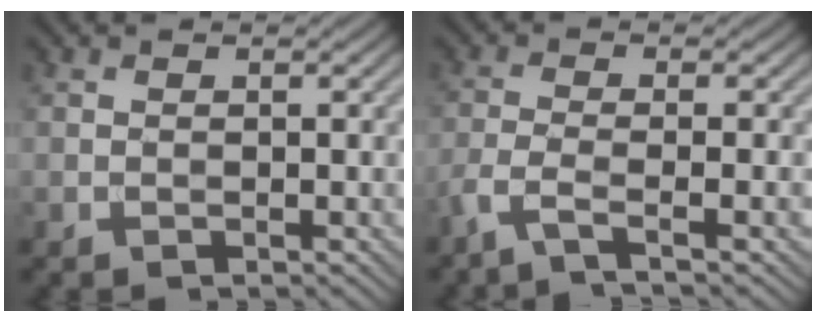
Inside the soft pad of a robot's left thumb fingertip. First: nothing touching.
{"total": 4.5, "force": [-2.6, 0.9, 3.6], "torque": [-0.066, -0.002, -0.071]}